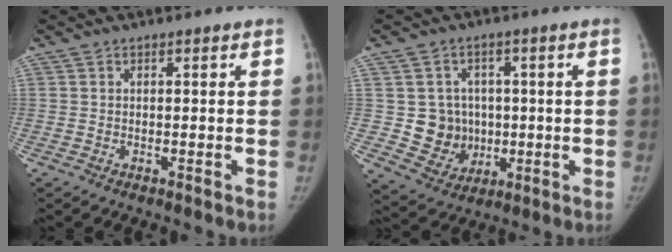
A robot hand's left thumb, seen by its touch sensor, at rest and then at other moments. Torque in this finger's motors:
{"motor_torque": [-0.01, 0.13, 0.40, -0.40, -0.05]}